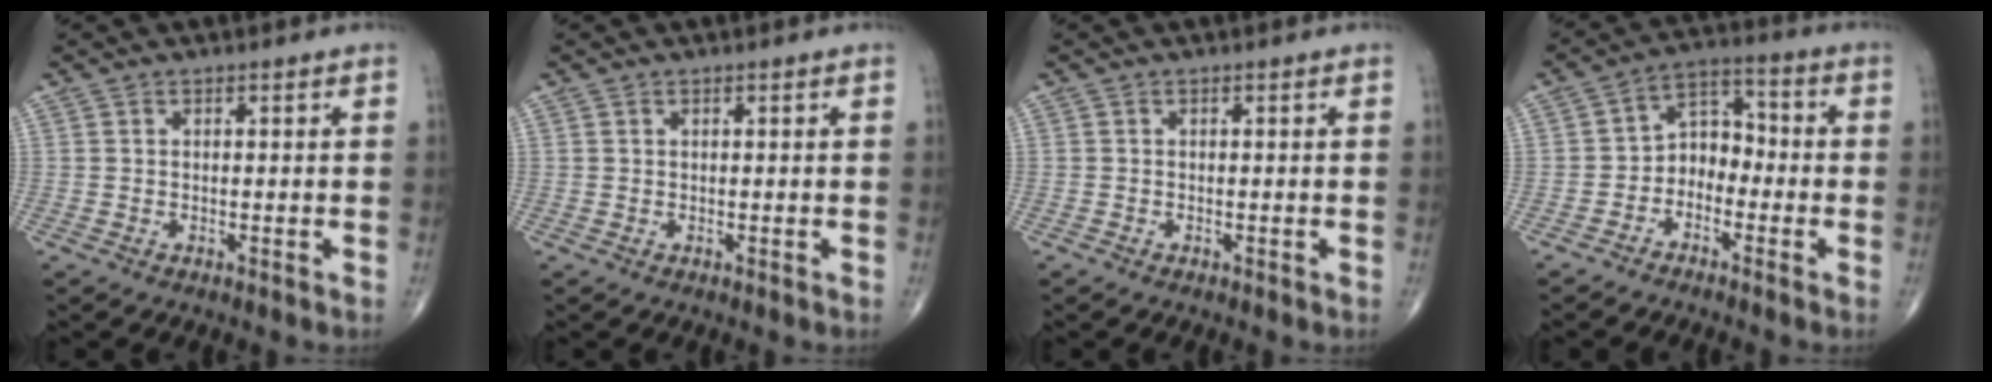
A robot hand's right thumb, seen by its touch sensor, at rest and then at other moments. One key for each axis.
{"total": 0.0}
{"total": 0.0}
{"total": 6.8, "fx": -2.3, "fy": 5.1, "fz": 3.8, "tx": -0.034, "ty": 0.041, "tz": -0.057}